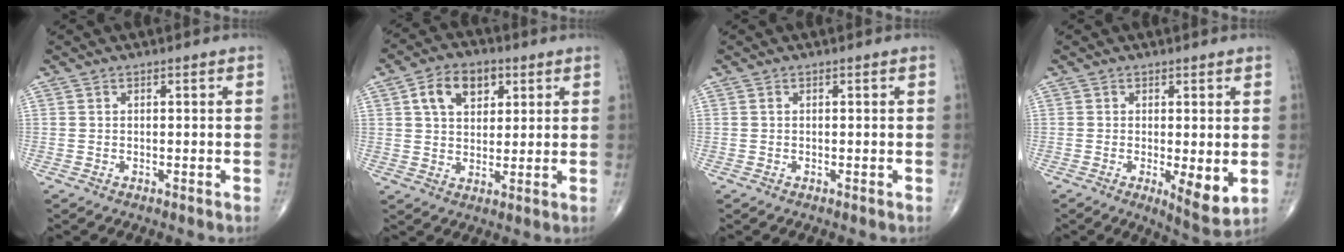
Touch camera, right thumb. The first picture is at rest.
{"total": 9.3, "force": [3.6, 6.1, 6.0], "torque": [-0.076, -0.002, 0.057]}
{"total": 0.0}
{"total": 6.3, "force": [-0.9, 1.9, 5.9], "torque": [-0.088, -0.021, -0.011]}